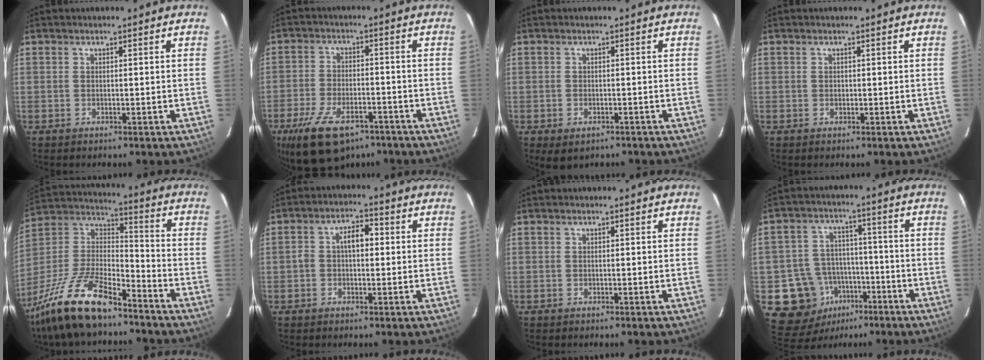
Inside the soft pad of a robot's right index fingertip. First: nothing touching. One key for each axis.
{"total": 16.2, "fx": -10.5, "fy": 7.9, "fz": 9.5, "tx": -0.211, "ty": -0.024, "tz": -0.178}
{"total": 3.5, "fx": -1.9, "fy": 2.4, "fz": 1.8, "tx": -0.035, "ty": -0.013, "tz": -0.022}
{"total": 0.6, "fx": 0.0, "fy": 0.6, "fz": 0.2, "tx": -0.001, "ty": 0.000, "tz": 0.000}
{"total": 19.6, "fx": -14.1, "fy": 6.6, "fz": 11.9, "tx": -0.260, "ty": -0.006, "tz": -0.259}
{"total": 4.9, "fx": 0.1, "fy": 3.0, "fz": 3.8, "tx": -0.067, "ty": 0.018, "tz": 0.001}
{"total": 0.0}
{"total": 12.4, "fx": -5.4, "fy": 10.6, "fz": 3.3, "tx": -0.091, "ty": 0.029, "tz": -0.066}